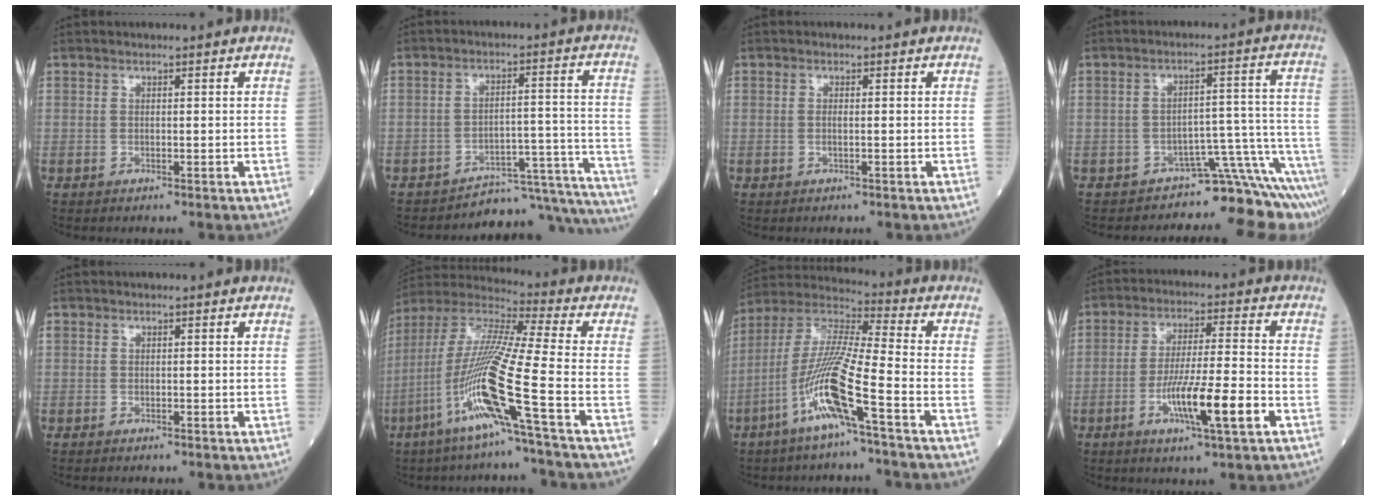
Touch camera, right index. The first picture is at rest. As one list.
[{"total": 12.6, "force": [-12.4, 1.6, -1.0], "torque": [0.041, 0.055, -0.161]}, {"total": 0.6, "force": [0.0, 0.1, 0.6], "torque": [-0.014, 0.001, 0.002]}, {"total": 8.4, "force": [-8.1, 0.3, 2.1], "torque": [0.011, 0.072, -0.107]}, {"total": 0.5, "force": [-0.3, 0.4, 0.2], "torque": [-0.008, 0.000, -0.008]}, {"total": 16.8, "force": [-6.5, -1.5, 15.4], "torque": [-0.319, -0.018, -0.132]}, {"total": 13.2, "force": [-5.7, -0.1, 11.9], "torque": [-0.250, -0.006, -0.116]}, {"total": 10.7, "force": [-4.0, 0.4, 9.9], "torque": [-0.177, -0.008, -0.068]}]